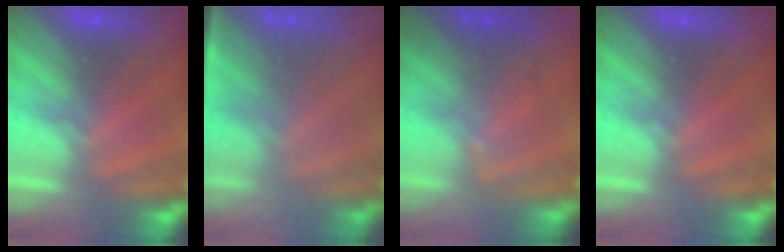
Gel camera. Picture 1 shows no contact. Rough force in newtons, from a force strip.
{"total": 1.1}
{"total": 2.1}
{"total": 0.0}